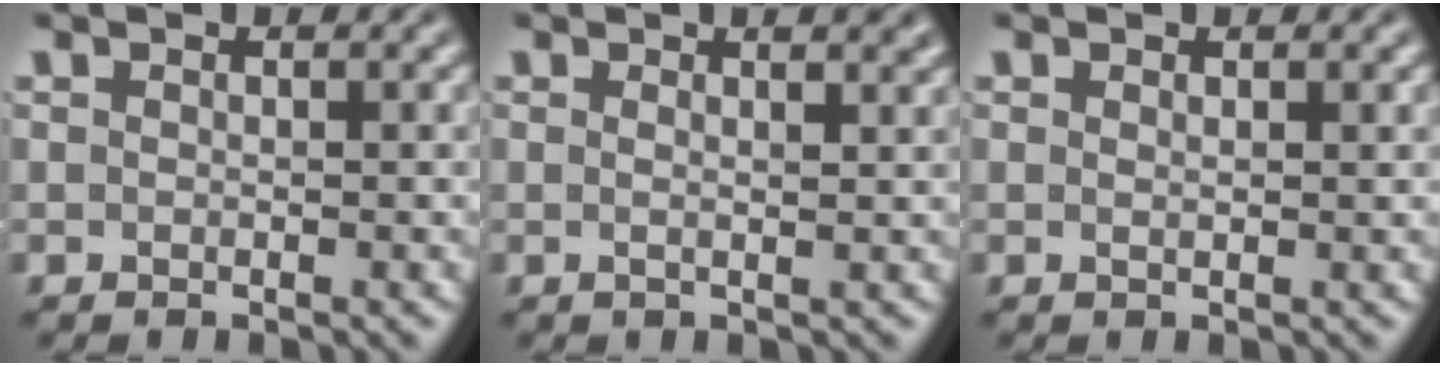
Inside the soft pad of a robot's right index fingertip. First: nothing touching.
{"total": 2.8, "force": [1.3, 0.1, 2.5], "torque": [-0.022, 0.000, 0.018]}
{"total": 0.7, "force": [0.4, -0.6, 0.3], "torque": [-0.003, -0.007, 0.011]}